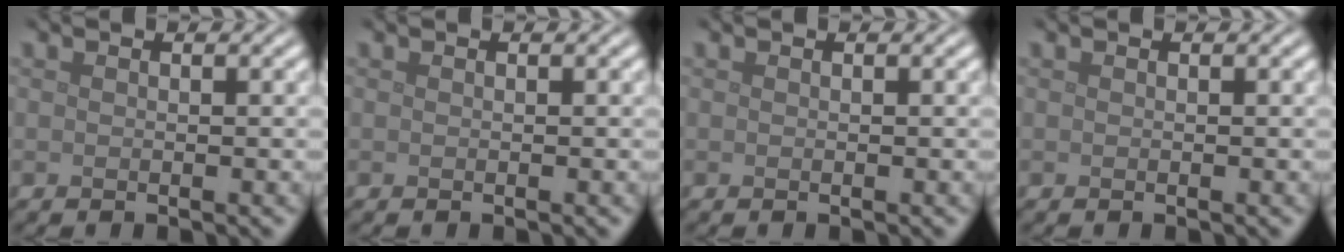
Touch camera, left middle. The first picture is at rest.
{"total": 0.0}
{"total": 0.0}
{"total": 0.0}